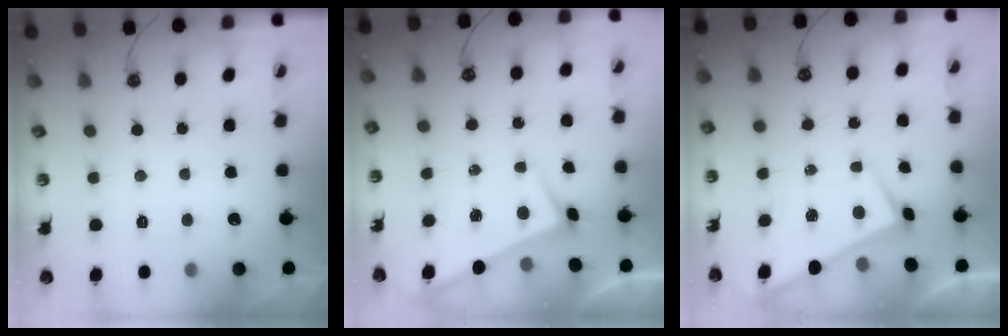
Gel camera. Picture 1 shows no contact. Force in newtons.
{"total": 2.9, "press": 2.9, "slide": 0.1}
{"total": 1.3, "press": 1.3, "slide": 0.3}